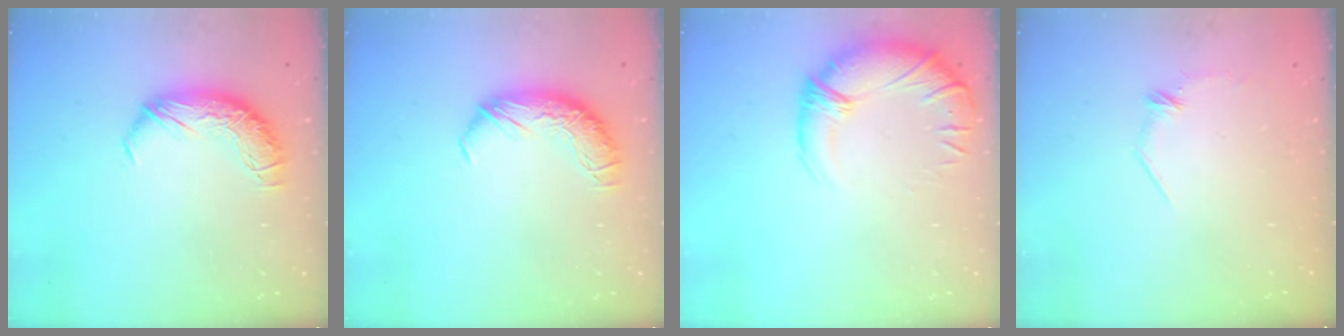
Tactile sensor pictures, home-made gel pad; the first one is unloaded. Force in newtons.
{"total": 0.0}
{"total": 2.8, "press": 0.1, "slide": 2.8}
{"total": 6.8, "press": 6.7, "slide": 0.8}